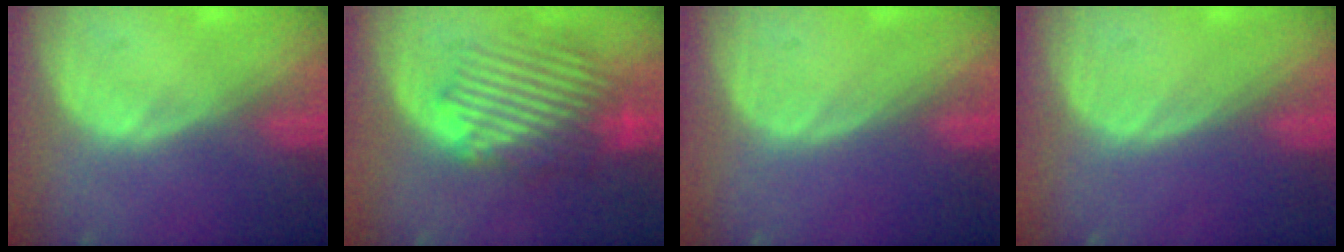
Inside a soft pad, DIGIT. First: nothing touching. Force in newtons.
{"total": 9.3, "press": 8.8, "slide": 3.0}
{"total": 0.0}
{"total": 0.0}